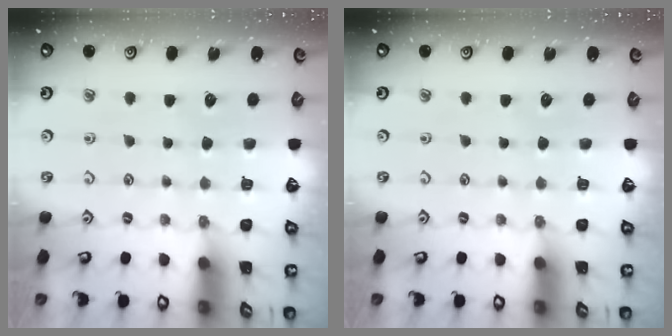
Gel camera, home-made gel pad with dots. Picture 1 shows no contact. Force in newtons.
{"total": 0.0}